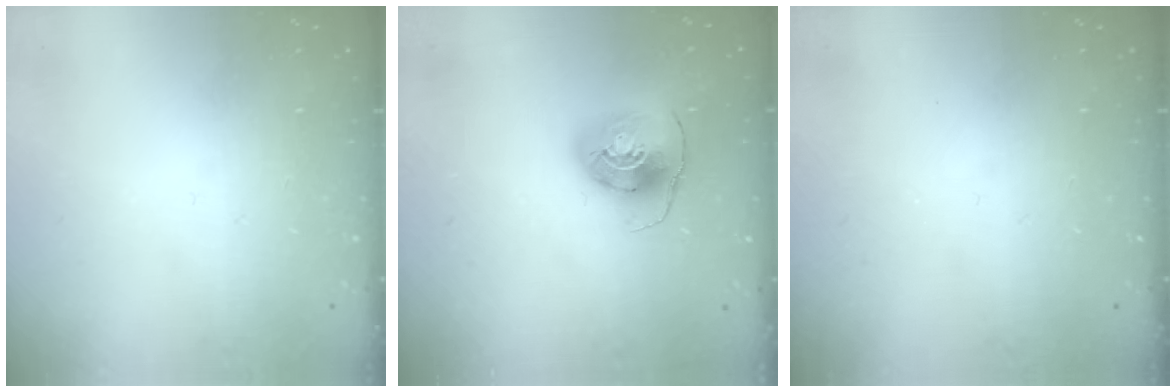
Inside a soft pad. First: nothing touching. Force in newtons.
{"total": 8.5, "press": 8.4, "slide": 1.3}
{"total": 0.0}